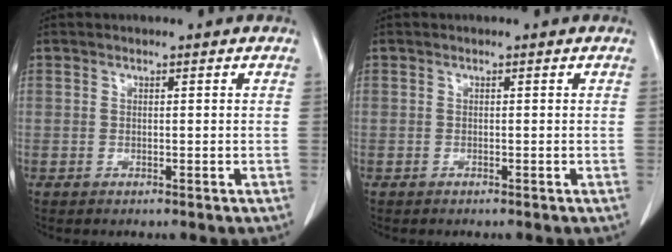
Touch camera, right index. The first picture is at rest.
{"total": 0.0}